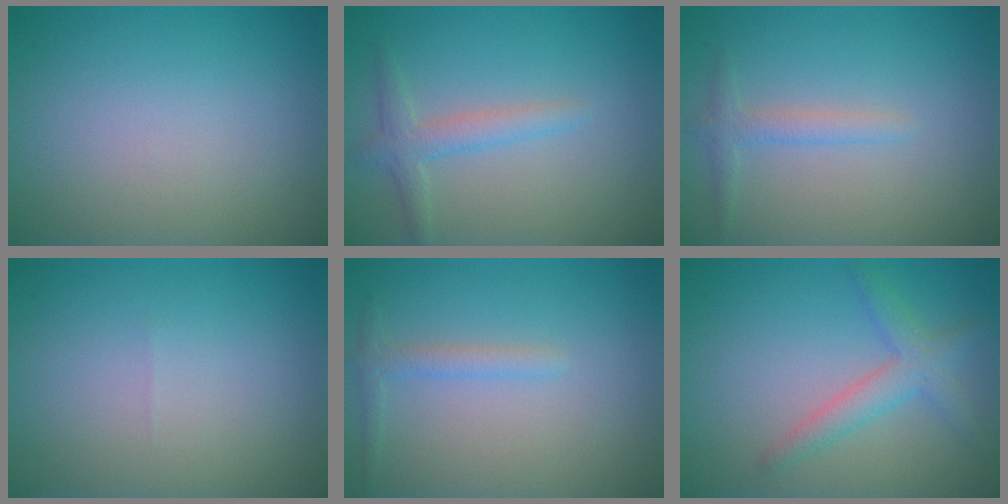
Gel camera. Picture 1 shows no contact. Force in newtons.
{"total": 2.3, "press": 2.3, "slide": 0.1}
{"total": 1.6, "press": 1.6, "slide": 0.1}
{"total": 0.0}
{"total": 1.4, "press": 1.4, "slide": 0.1}
{"total": 2.9, "press": 2.9, "slide": 0.1}